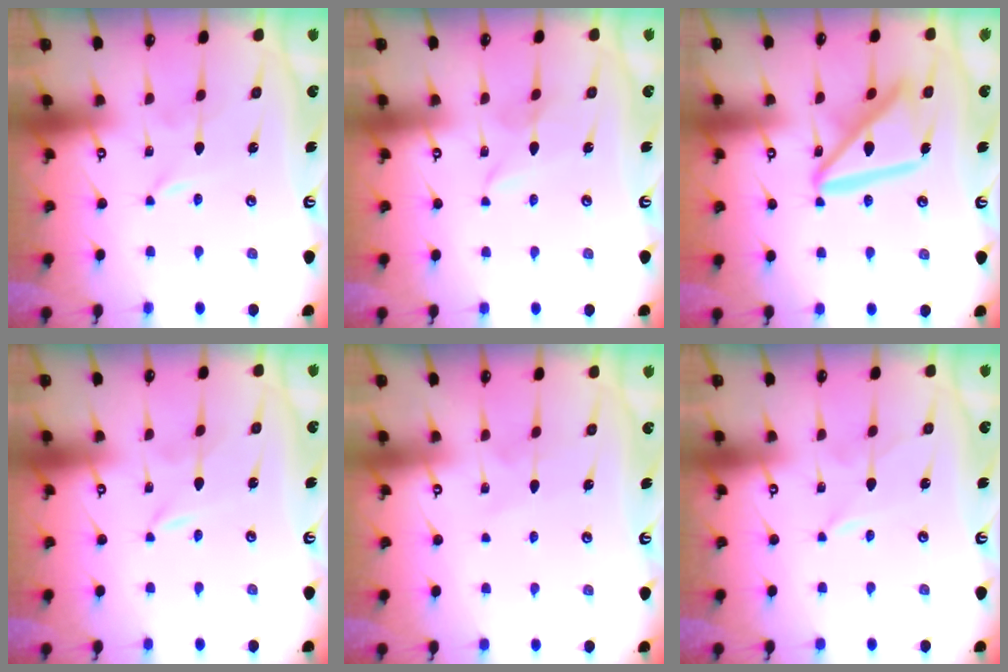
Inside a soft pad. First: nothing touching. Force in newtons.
{"total": 2.5, "press": 2.5, "slide": 0.2}
{"total": 15.1, "press": 14.9, "slide": 1.8}
{"total": 0.0}
{"total": 4.5, "press": 4.4, "slide": 0.4}
{"total": 1.7, "press": 1.7, "slide": 0.2}